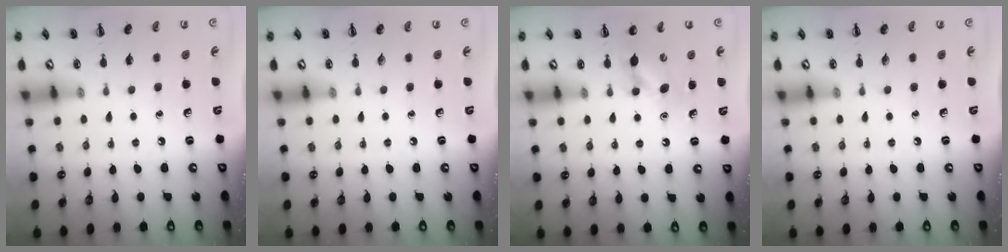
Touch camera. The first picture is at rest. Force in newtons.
{"total": 0.0}
{"total": 7.7, "press": 7.6, "slide": 1.4}
{"total": 0.0}